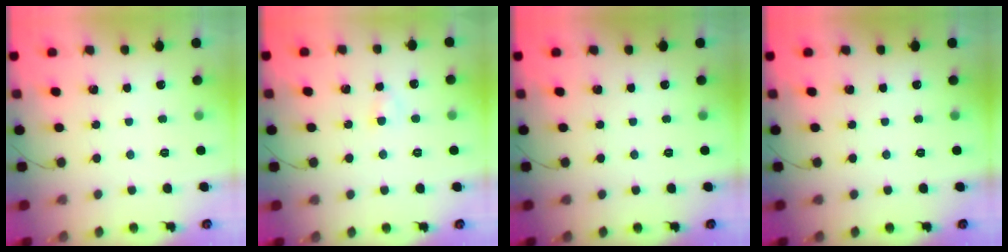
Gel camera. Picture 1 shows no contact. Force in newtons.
{"total": 2.4, "press": 2.3, "slide": 0.9}
{"total": 0.0}
{"total": 0.0}